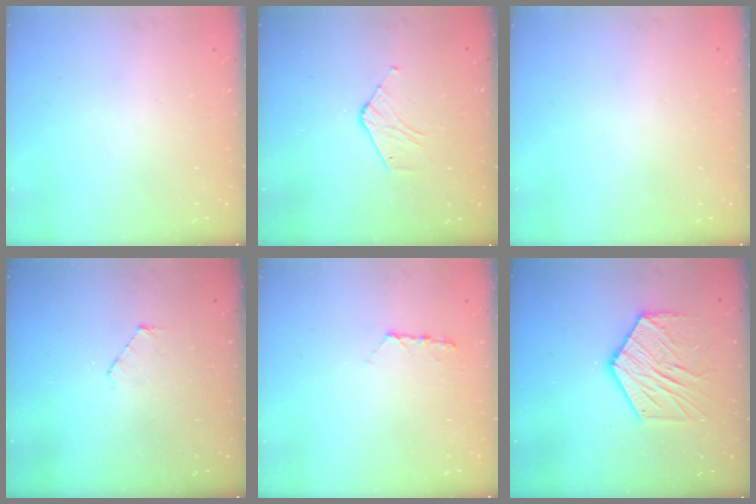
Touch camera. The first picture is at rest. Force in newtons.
{"total": 4.4, "press": 4.4, "slide": 0.3}
{"total": 0.0}
{"total": 3.8, "press": 3.8, "slide": 0.4}
{"total": 6.4, "press": 6.4, "slide": 0.6}
{"total": 14.3, "press": 14.2, "slide": 1.3}